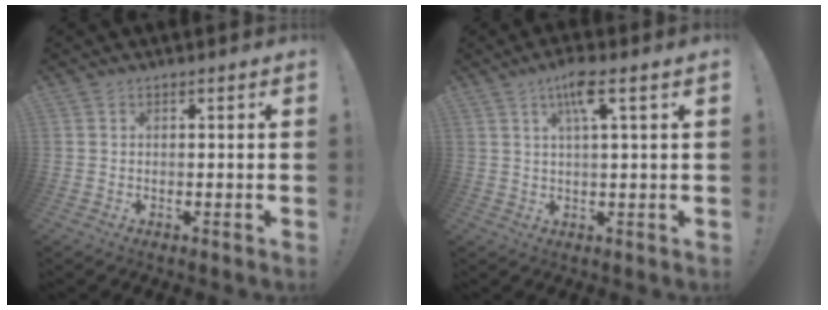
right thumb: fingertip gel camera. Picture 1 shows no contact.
{"total": 7.2, "force": [3.1, 0.8, 6.5], "torque": [-0.115, 0.000, 0.045]}